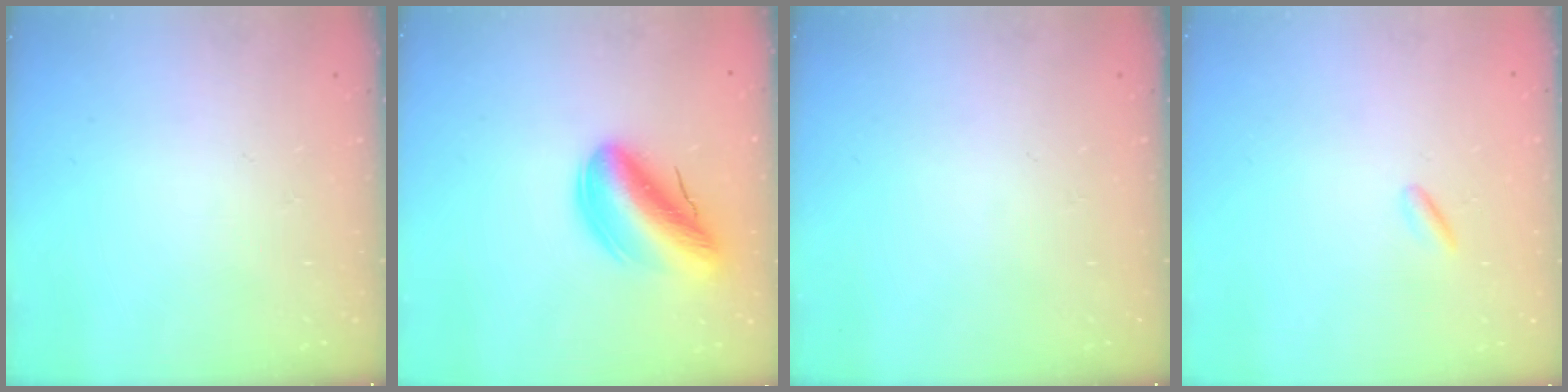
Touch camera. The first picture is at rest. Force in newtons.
{"total": 15.7, "press": 15.3, "slide": 3.2}
{"total": 0.0}
{"total": 1.2, "press": 1.0, "slide": 0.6}